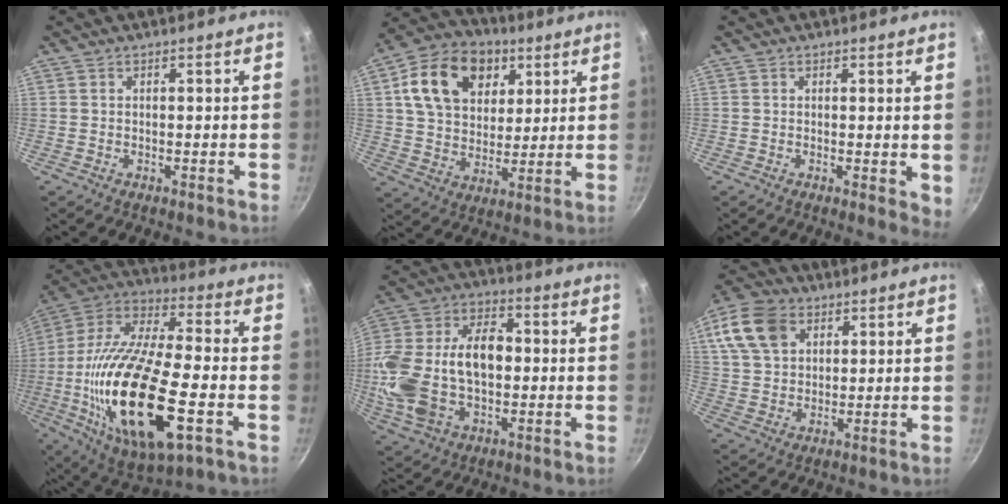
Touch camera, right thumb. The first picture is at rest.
{"total": 18.2, "force": [6.8, 13.1, 10.6], "torque": [-0.157, -0.003, 0.108]}
{"total": 3.0, "force": [0.2, 1.2, 2.7], "torque": [-0.032, -0.008, 0.002]}
{"total": 29.1, "force": [-6.8, 11.0, 26.1], "torque": [-0.503, 0.013, -0.123]}
{"total": 20.8, "force": [-1.3, 13.0, 16.2], "torque": [-0.299, 0.035, -0.021]}
{"total": 13.2, "force": [5.7, 9.2, 7.5], "torque": [-0.130, 0.004, 0.102]}